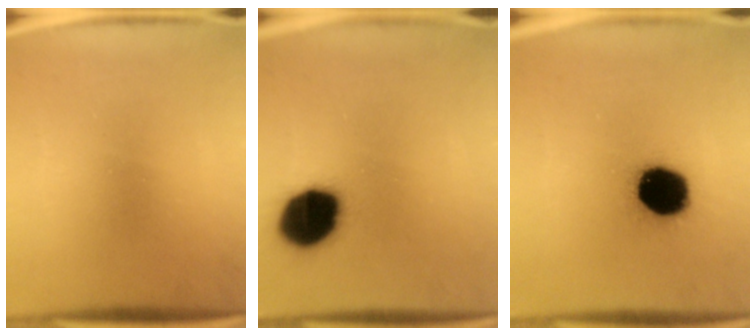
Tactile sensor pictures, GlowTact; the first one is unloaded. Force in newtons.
{"total": 16.1}
{"total": 19.2}